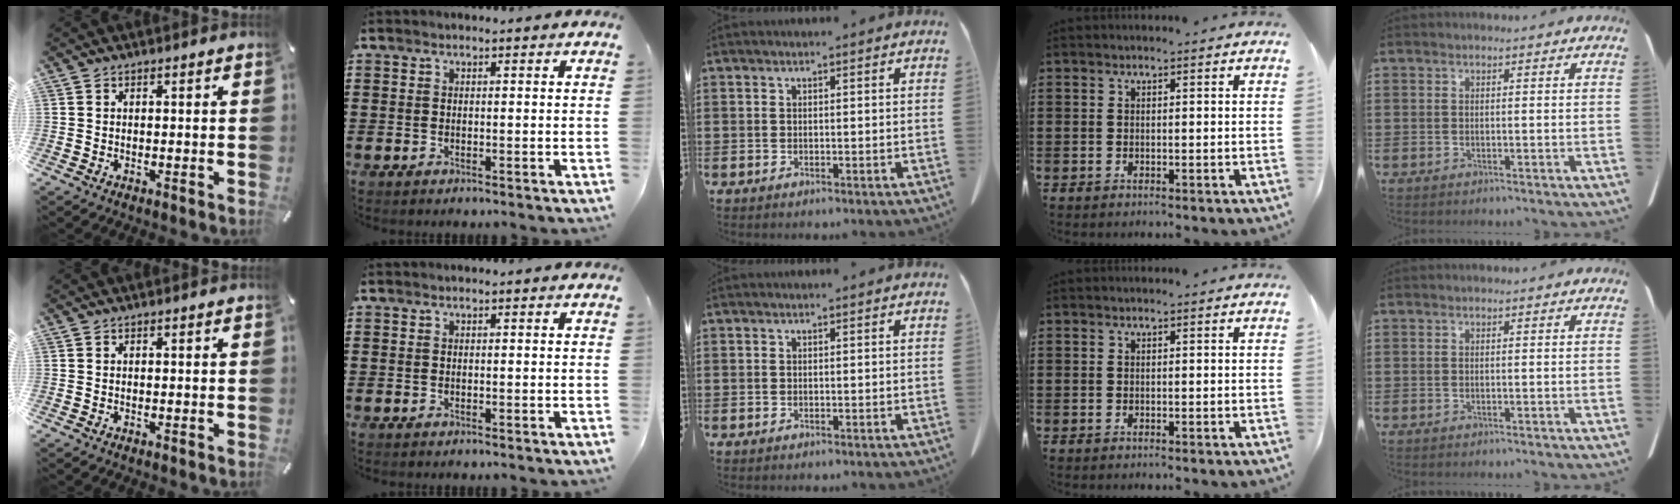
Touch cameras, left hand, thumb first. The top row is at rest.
{}